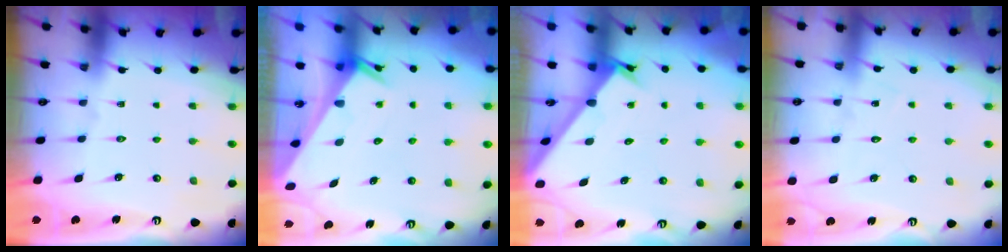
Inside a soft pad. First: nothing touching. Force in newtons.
{"total": 2.7, "press": 2.7, "slide": 0.1}
{"total": 1.7, "press": 1.7, "slide": 0.1}
{"total": 6.2, "press": 6.2, "slide": 0.4}